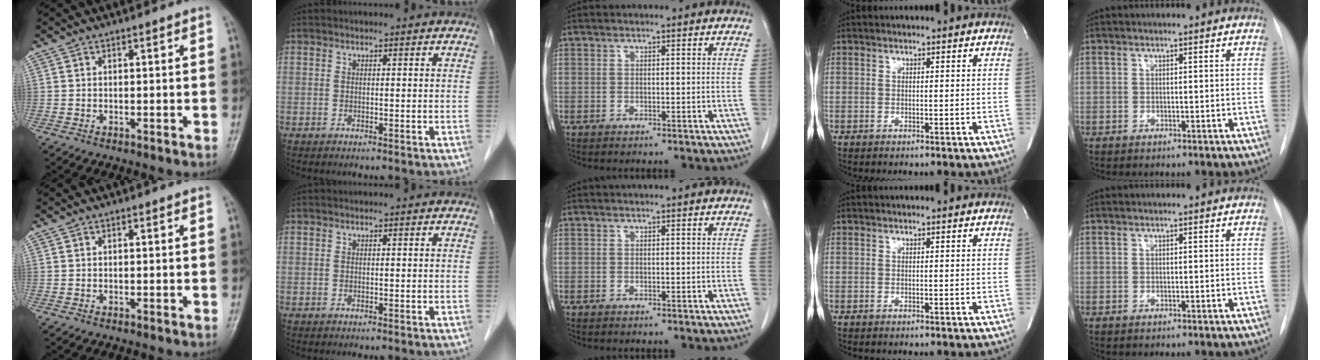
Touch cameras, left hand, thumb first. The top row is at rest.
{}